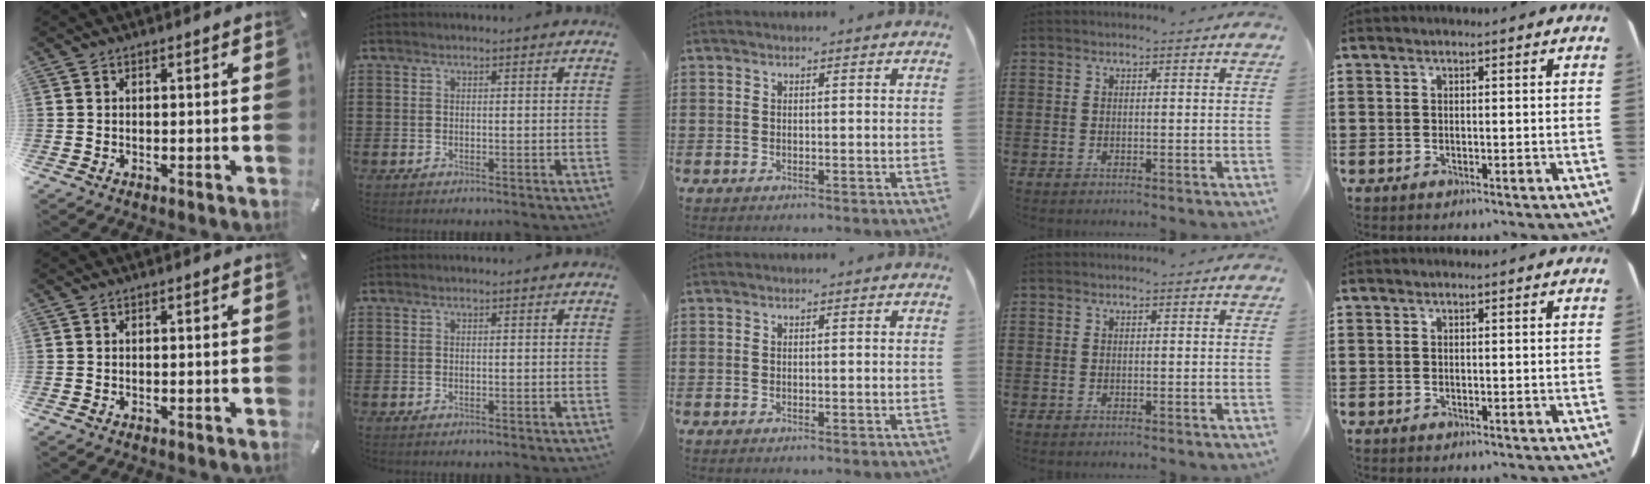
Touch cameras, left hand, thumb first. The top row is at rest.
{}